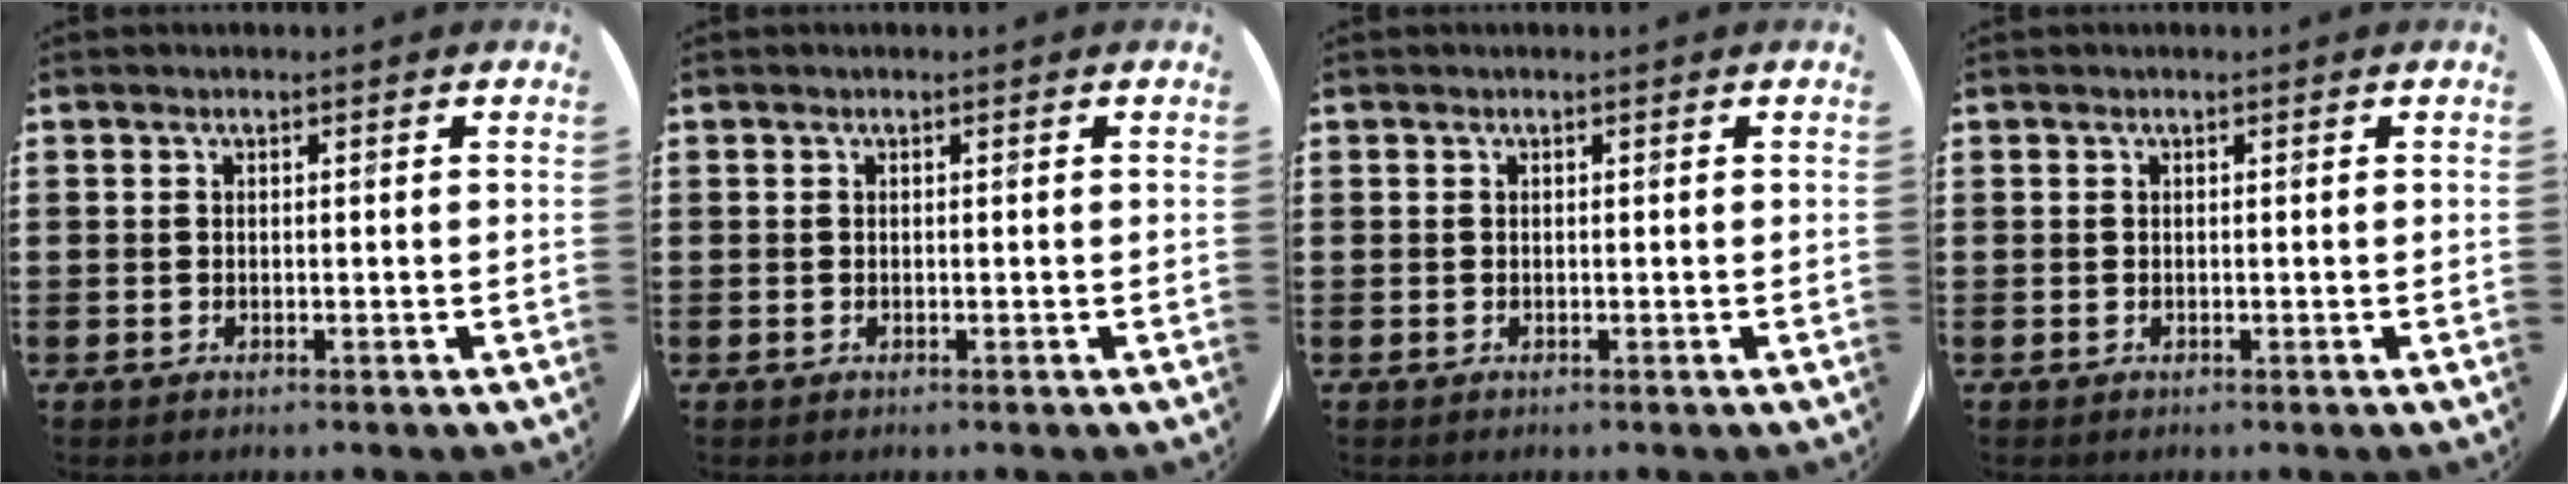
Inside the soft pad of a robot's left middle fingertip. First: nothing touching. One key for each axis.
{"total": 0.0}
{"total": 0.0}
{"total": 0.0}